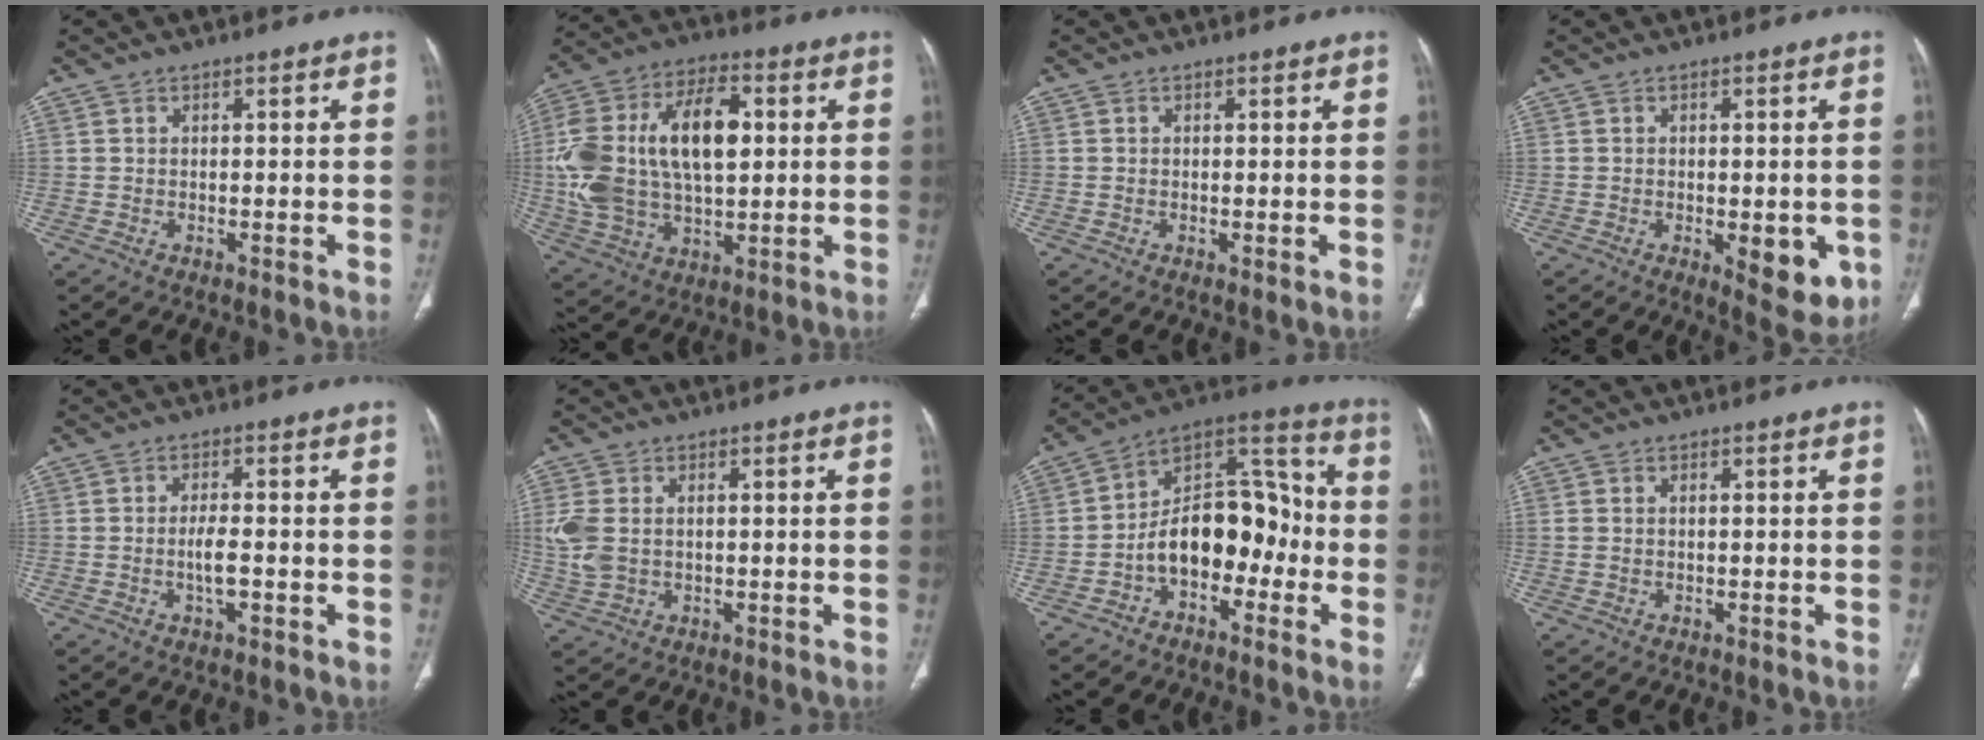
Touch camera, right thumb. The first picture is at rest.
{"total": 23.1, "force": [2.6, 13.0, 18.9], "torque": [-0.368, 0.014, 0.047]}
{"total": 0.8, "force": [0.0, 0.3, 0.7], "torque": [-0.017, -0.005, 0.000]}
{"total": 8.4, "force": [-2.2, 3.8, 7.1], "torque": [-0.067, -0.011, -0.018]}
{"total": 3.5, "force": [-0.8, 1.4, 3.1], "torque": [-0.058, 0.003, -0.014]}
{"total": 6.7, "force": [0.5, 4.5, 4.9], "torque": [-0.128, 0.008, 0.016]}
{"total": 16.2, "force": [-3.9, 10.2, 12.0], "torque": [-0.152, 0.069, -0.070]}
{"total": 1.0, "force": [0.1, 0.6, 0.8], "torque": [-0.028, 0.010, 0.006]}